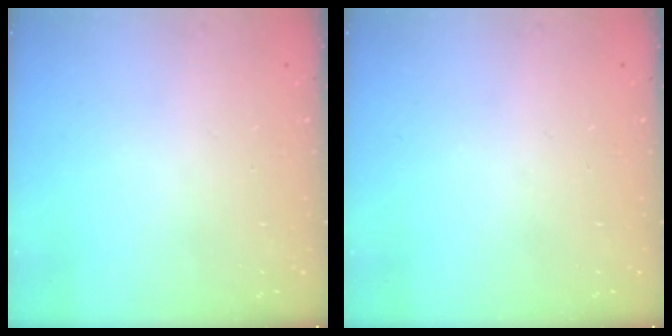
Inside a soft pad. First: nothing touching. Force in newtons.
{"total": 0.0}